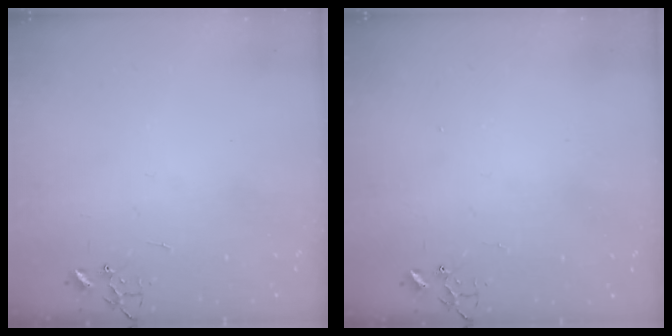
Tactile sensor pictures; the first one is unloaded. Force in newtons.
{"total": 1.3, "press": 1.2, "slide": 0.1}